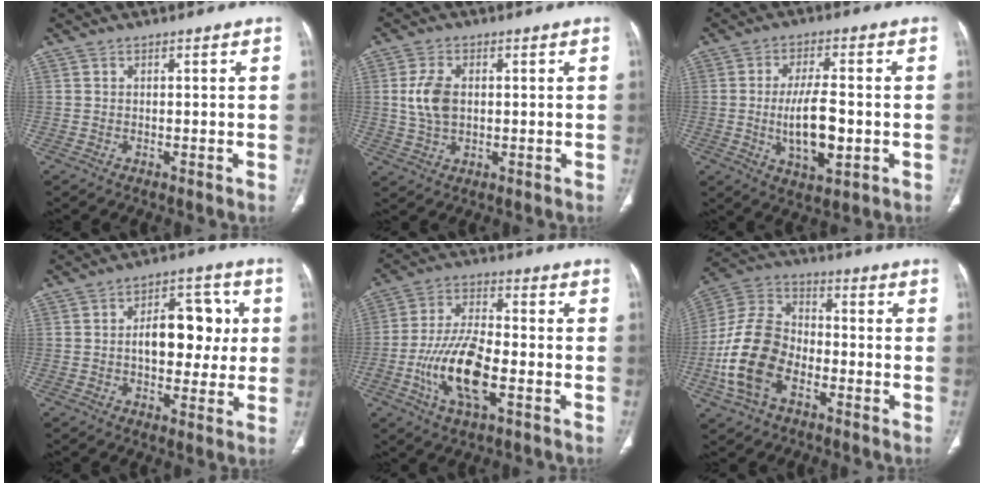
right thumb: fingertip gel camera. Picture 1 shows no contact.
{"total": 6.7, "force": [0.7, 4.2, 5.1], "torque": [-0.104, 0.001, 0.017]}
{"total": 10.6, "force": [-1.5, 4.4, 9.6], "torque": [-0.164, -0.003, -0.022]}
{"total": 12.6, "force": [0.9, 7.6, 10.0], "torque": [-0.101, 0.021, 0.011]}
{"total": 13.9, "force": [-4.4, 5.8, 11.8], "torque": [-0.229, 0.017, -0.082]}
{"total": 15.7, "force": [-5.3, 10.1, 10.8], "torque": [-0.216, 0.033, -0.107]}